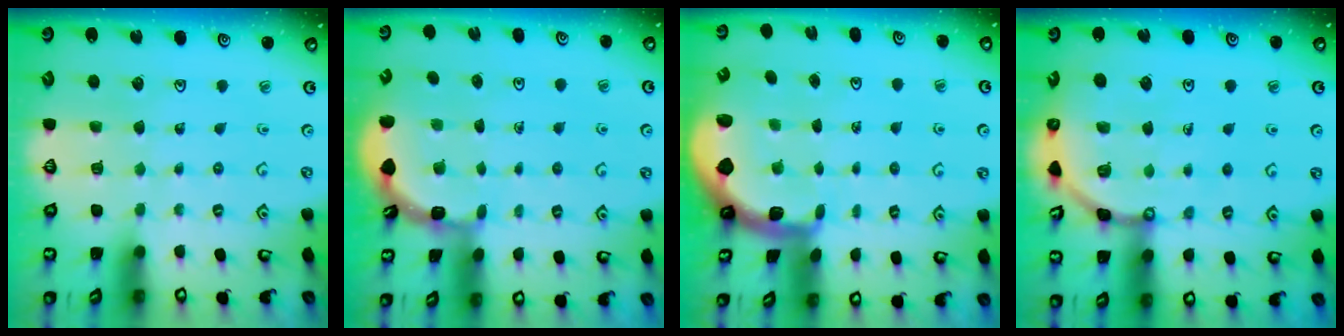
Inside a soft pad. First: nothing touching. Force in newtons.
{"total": 2.3, "press": 2.3, "slide": 0.1}
{"total": 1.6, "press": 1.5, "slide": 0.4}
{"total": 9.8, "press": 9.7, "slide": 1.3}